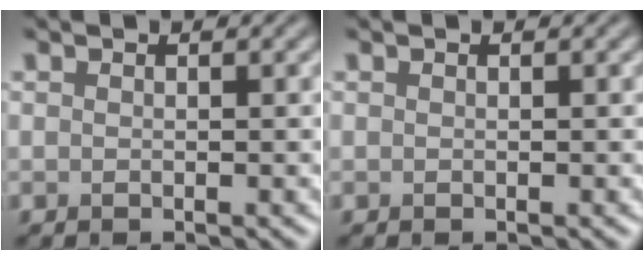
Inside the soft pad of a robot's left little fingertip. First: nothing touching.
{"total": 0.0}